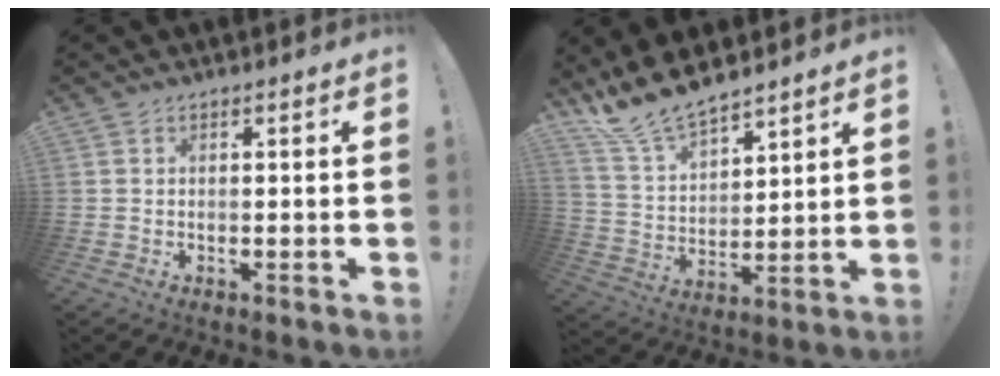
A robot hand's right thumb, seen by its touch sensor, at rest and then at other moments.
{"total": 12.1, "force": [11.1, 3.3, 3.4], "torque": [-0.091, -0.088, 0.210]}